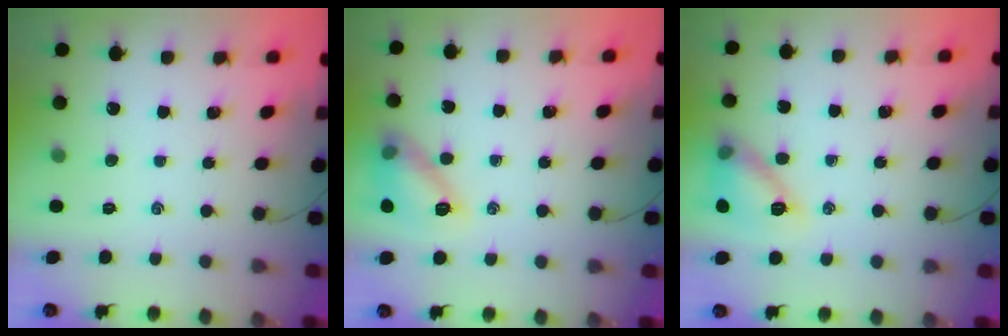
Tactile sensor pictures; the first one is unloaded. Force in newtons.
{"total": 11.9, "press": 11.9, "slide": 0.3}
{"total": 12.3, "press": 12.3, "slide": 0.5}